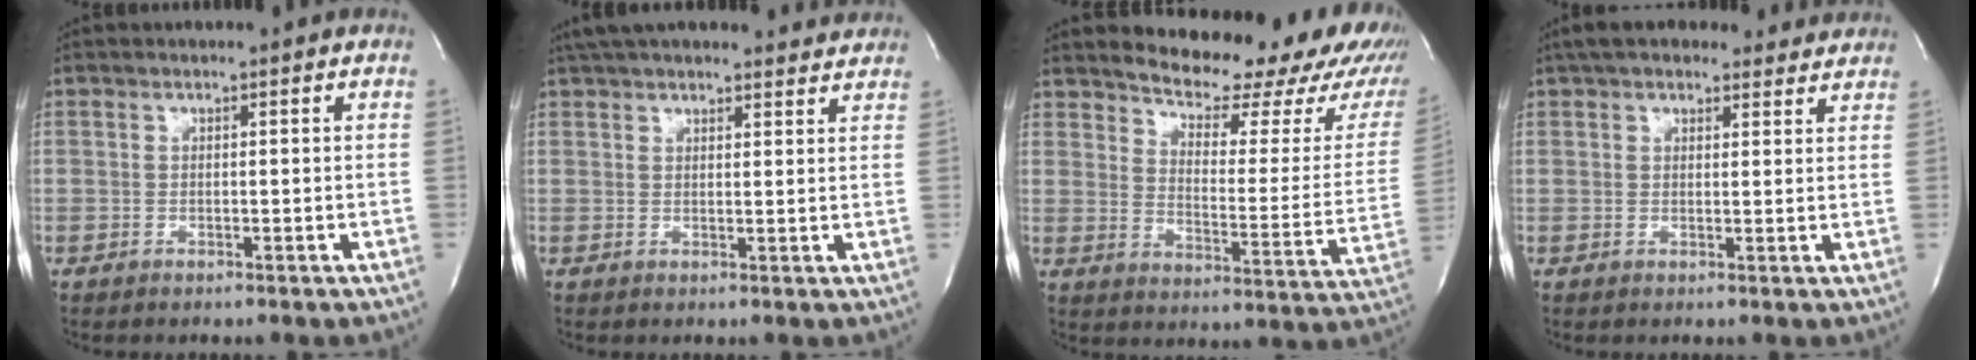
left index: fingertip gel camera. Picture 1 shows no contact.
{"total": 16.2, "force": [14.7, 3.4, 5.8], "torque": [-0.088, 0.038, 0.199]}
{"total": 22.0, "force": [19.6, 5.5, 8.3], "torque": [-0.107, -0.084, 0.226]}
{"total": 12.9, "force": [11.3, 4.2, 4.6], "torque": [-0.054, 0.040, 0.146]}